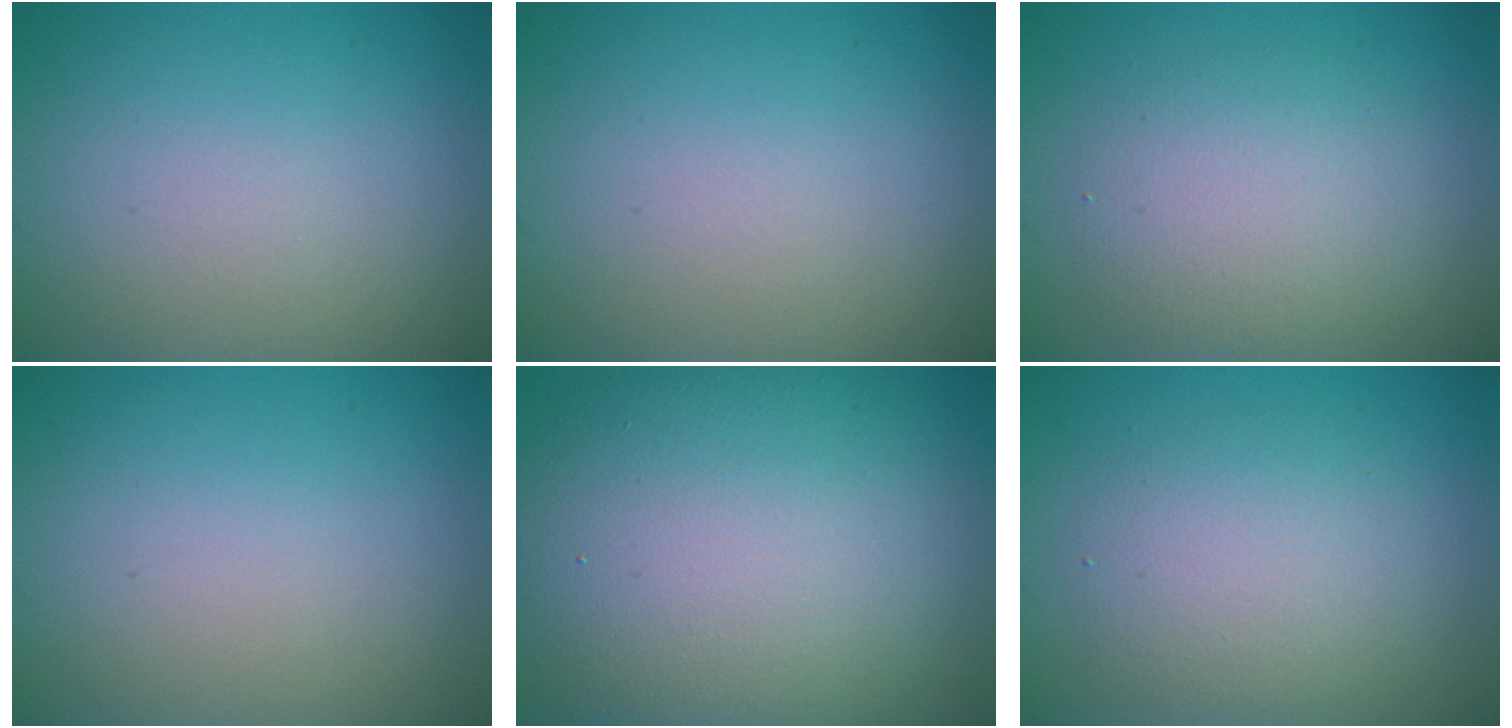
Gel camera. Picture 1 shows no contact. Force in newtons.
{"total": 0.0}
{"total": 4.1, "press": 4.1, "slide": 0.4}
{"total": 0.0}
{"total": 15.0, "press": 14.9, "slide": 1.3}
{"total": 4.1, "press": 4.1, "slide": 0.3}